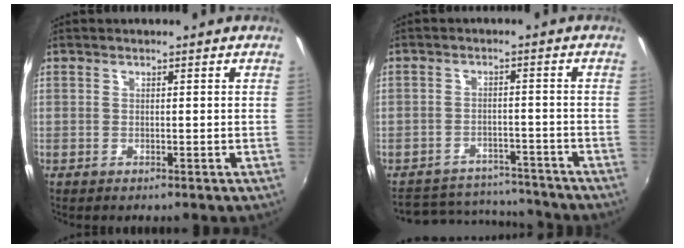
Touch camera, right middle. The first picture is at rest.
{"total": 12.8, "force": [-11.2, 5.5, 2.9], "torque": [-0.077, 0.033, -0.145]}